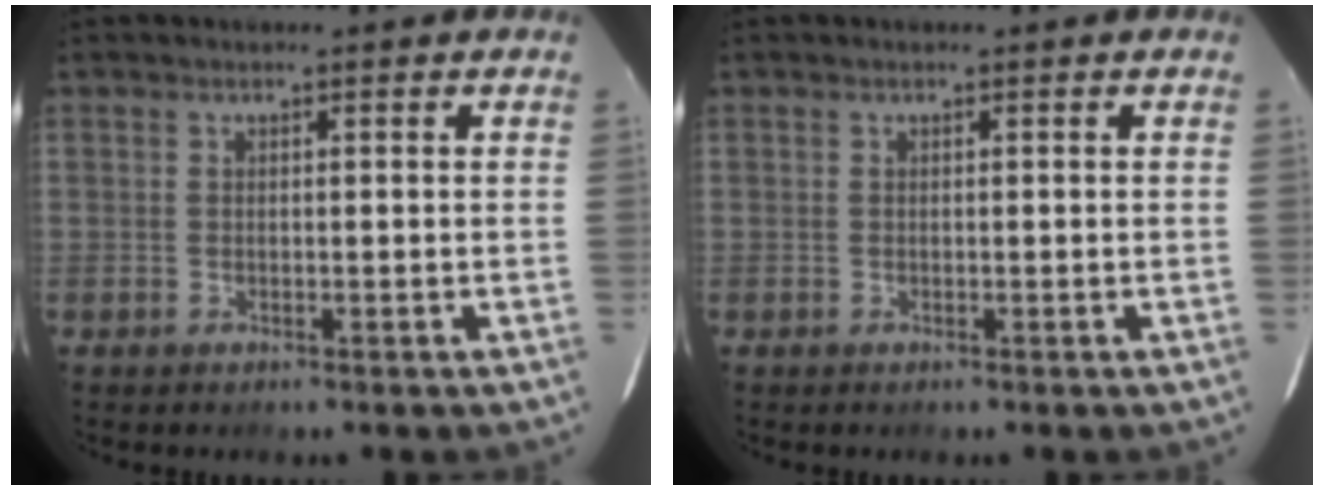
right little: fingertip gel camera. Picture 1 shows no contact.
{"total": 0.0}